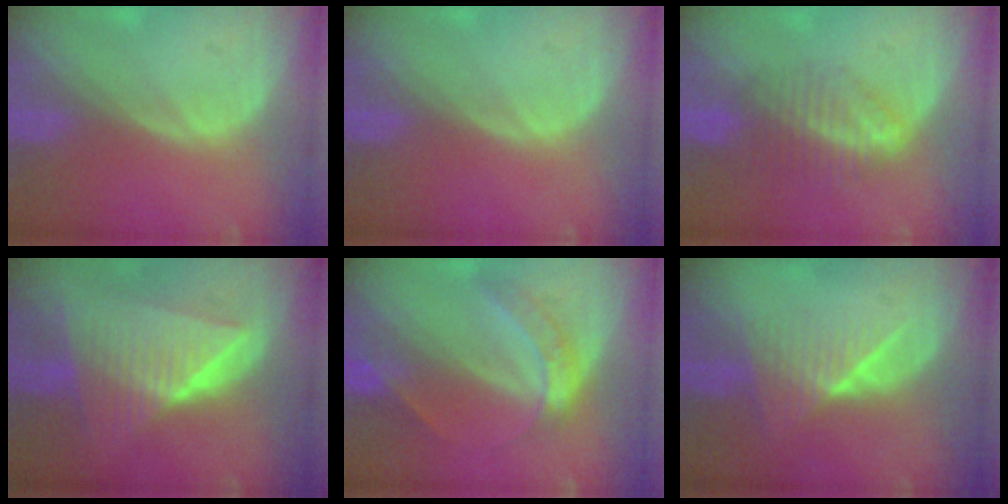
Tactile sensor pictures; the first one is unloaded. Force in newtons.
{"total": 0.0}
{"total": 6.9, "press": 5.9, "slide": 3.6}
{"total": 9.9, "press": 9.8, "slide": 0.6}
{"total": 6.2, "press": 5.3, "slide": 3.2}
{"total": 6.3, "press": 5.6, "slide": 2.9}